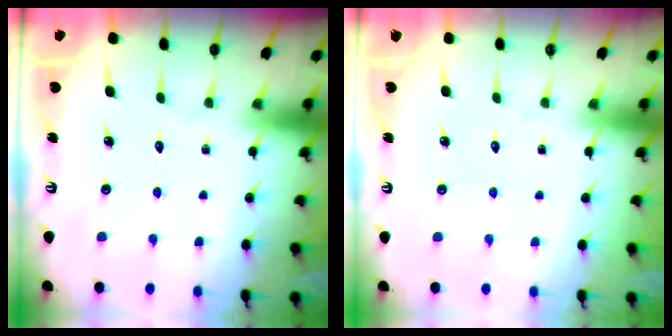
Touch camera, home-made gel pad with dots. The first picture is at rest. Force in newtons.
{"total": 0.0}